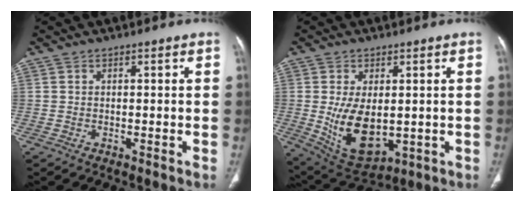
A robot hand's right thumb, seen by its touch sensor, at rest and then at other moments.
{"total": 12.1, "force": [-0.7, 6.9, 9.9], "torque": [-0.161, -0.014, 0.016]}